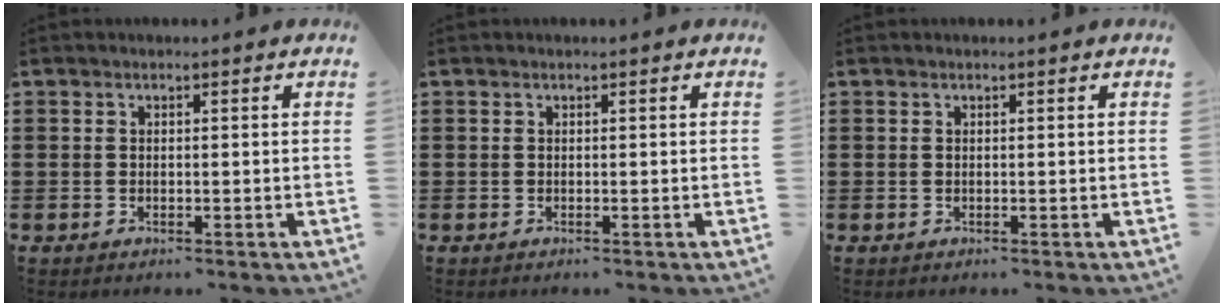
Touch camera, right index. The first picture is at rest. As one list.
[{"total": 0.0}, {"total": 0.0}]